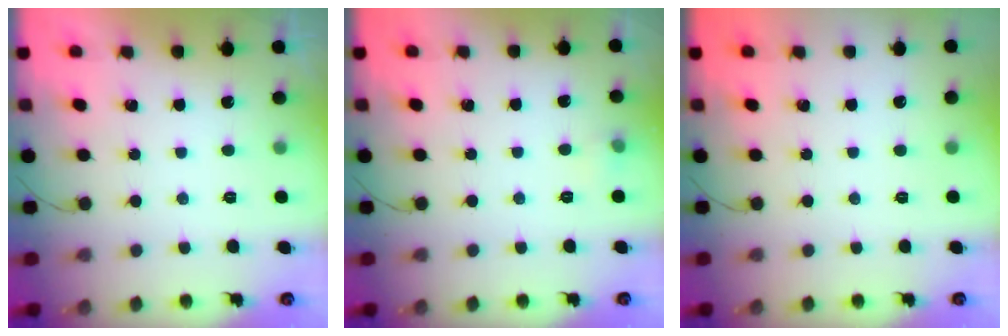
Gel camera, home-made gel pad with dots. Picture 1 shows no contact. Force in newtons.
{"total": 4.3, "press": 4.0, "slide": 1.4}
{"total": 0.0}